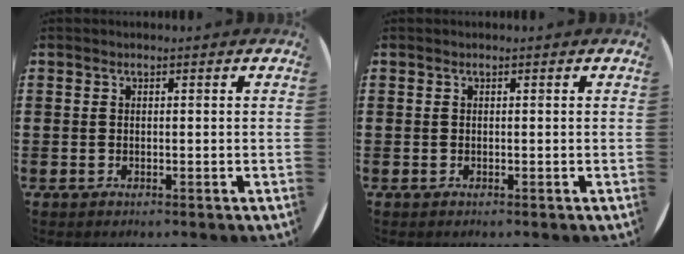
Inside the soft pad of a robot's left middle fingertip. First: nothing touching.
{"total": 0.0}